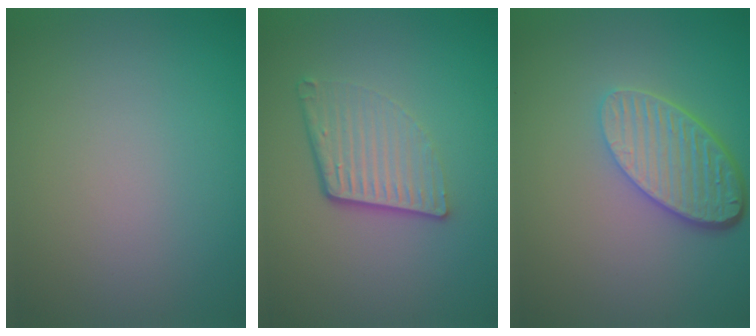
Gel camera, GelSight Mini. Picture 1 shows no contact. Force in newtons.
{"total": 4.5, "press": 2.9, "slide": 3.4}
{"total": 5.3, "press": 3.9, "slide": 3.6}